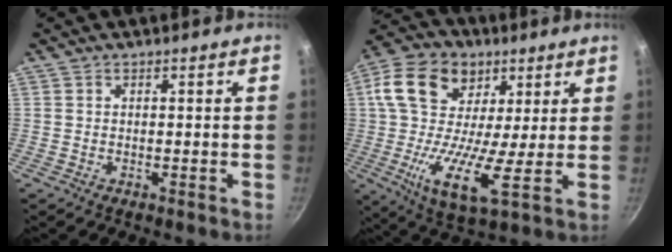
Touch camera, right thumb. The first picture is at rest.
{"total": 18.8, "force": [4.5, 11.6, 14.1], "torque": [-0.246, -0.009, 0.057]}